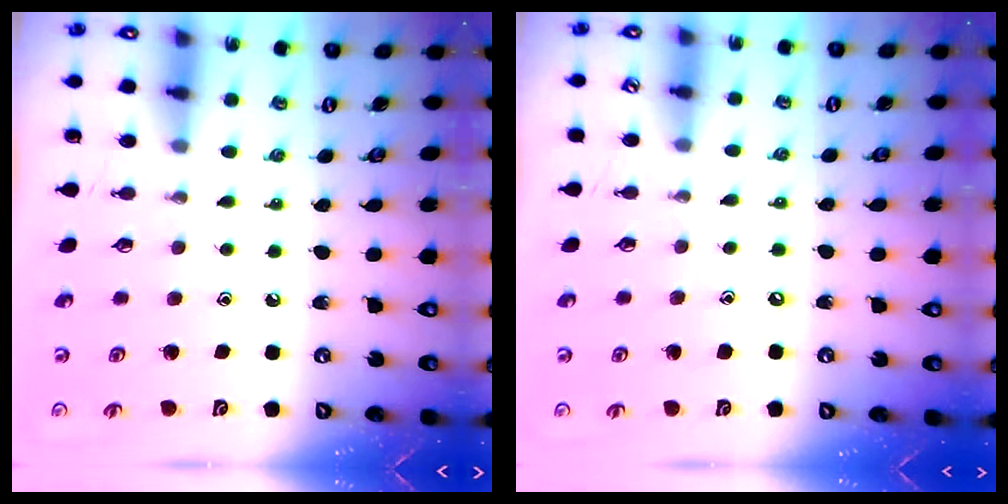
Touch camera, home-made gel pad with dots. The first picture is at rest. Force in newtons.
{"total": 5.3, "press": 5.2, "slide": 0.7}